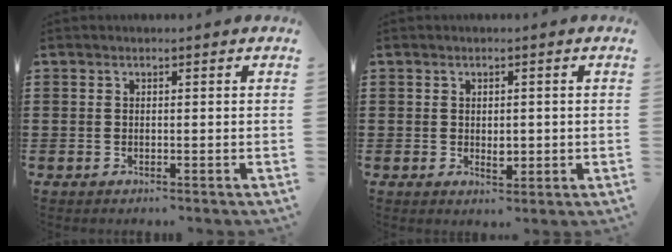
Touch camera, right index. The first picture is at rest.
{"total": 2.2, "force": [0.0, 1.4, 1.7], "torque": [-0.025, 0.002, -0.002]}